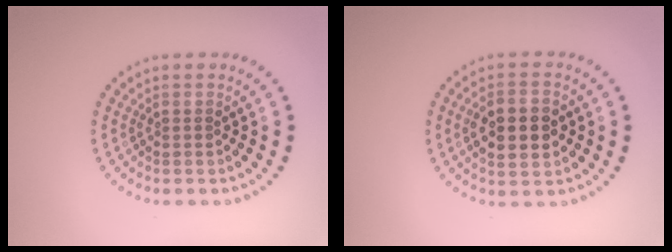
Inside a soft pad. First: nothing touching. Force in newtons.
{"total": 4.7, "press": 4.7, "slide": 0.4}